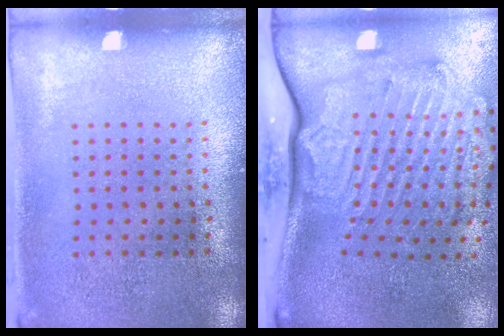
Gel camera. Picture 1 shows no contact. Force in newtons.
{"total": 3.3, "press": 2.5, "slide": 2.2}